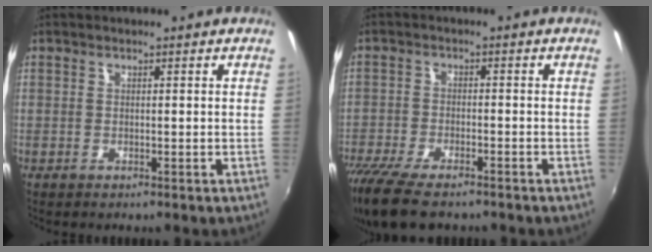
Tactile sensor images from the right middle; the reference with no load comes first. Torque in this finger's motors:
{"motor_torque": [1.20, -0.94, 0.22, 0.08]}